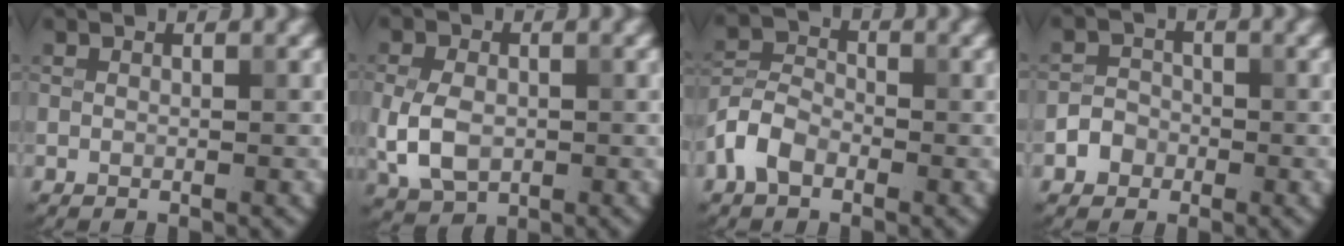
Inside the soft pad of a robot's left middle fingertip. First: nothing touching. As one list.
[{"total": 4.5, "force": [-0.6, 3.2, 3.1], "torque": [-0.071, -0.004, -0.013]}, {"total": 3.6, "force": [-1.9, 2.3, 2.0], "torque": [-0.040, 0.007, -0.048]}, {"total": 2.0, "force": [-0.9, 1.7, 0.5], "torque": [0.003, 0.005, -0.021]}]